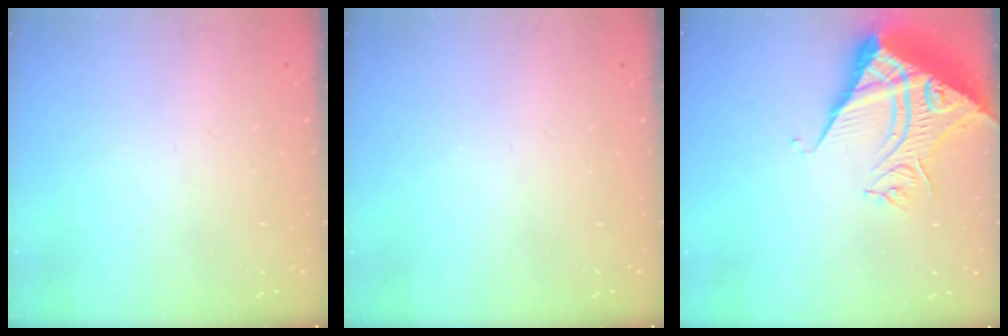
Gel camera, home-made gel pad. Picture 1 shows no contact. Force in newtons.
{"total": 0.0}
{"total": 12.0, "press": 11.9, "slide": 0.7}